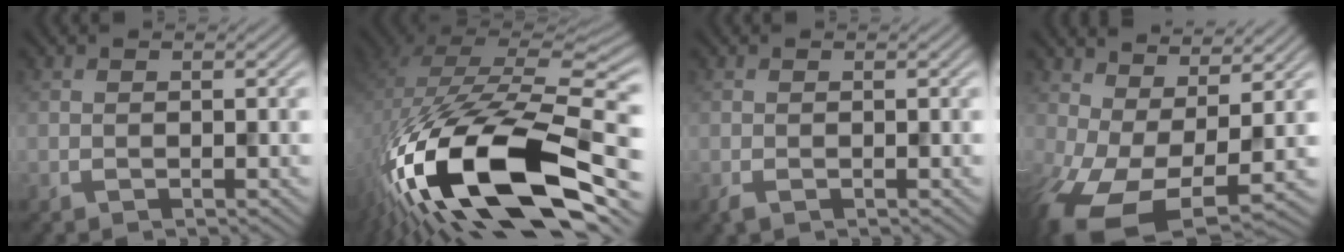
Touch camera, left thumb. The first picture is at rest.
{"total": 18.8, "force": [-7.9, 8.4, 14.8], "torque": [-0.301, -0.034, -0.124]}
{"total": 0.6, "force": [-0.4, 0.1, 0.5], "torque": [-0.015, -0.003, -0.007]}
{"total": 10.7, "force": [-1.6, 5.9, 8.8], "torque": [-0.189, -0.024, -0.018]}